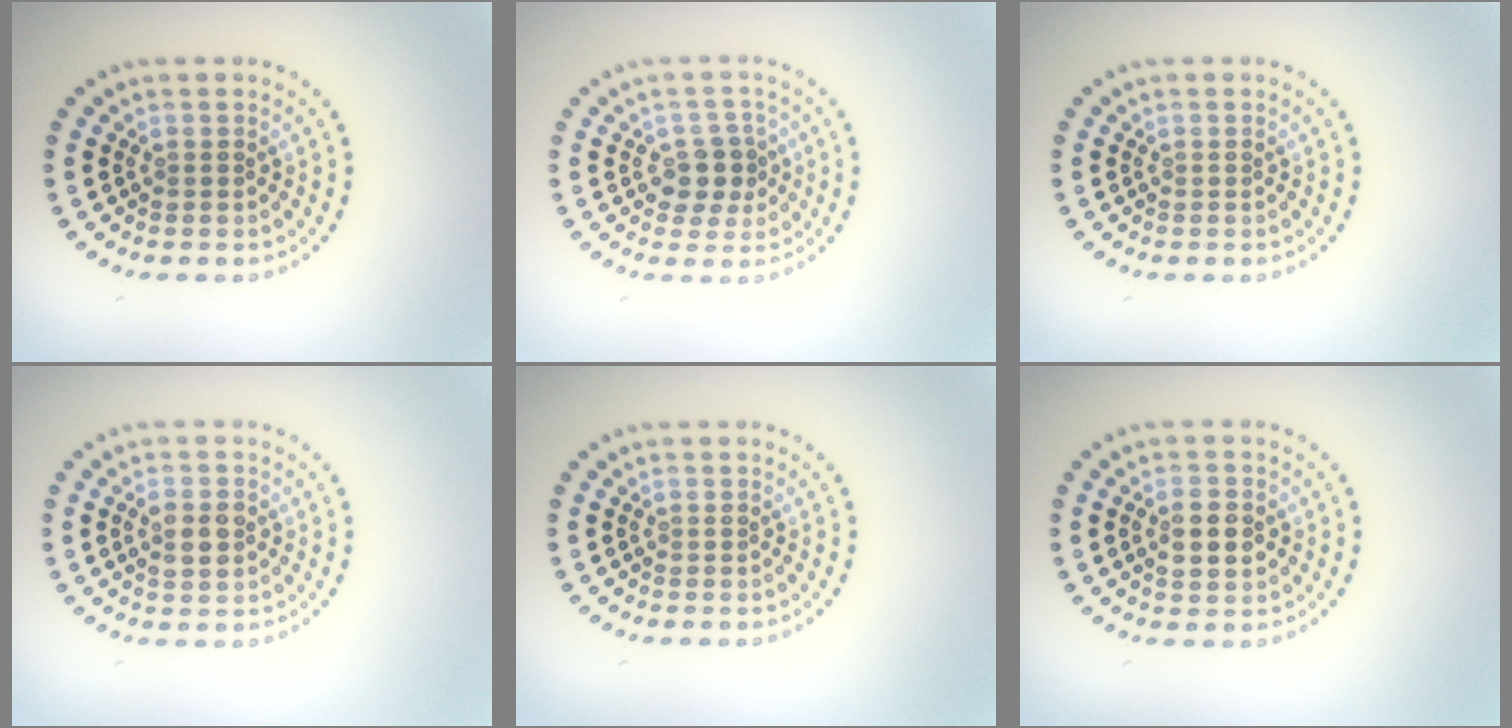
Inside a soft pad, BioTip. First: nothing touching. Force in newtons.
{"total": 3.0, "press": 2.8, "slide": 1.1}
{"total": 0.0}
{"total": 2.2, "press": 2.2, "slide": 0.2}
{"total": 0.0}
{"total": 3.0, "press": 2.9, "slide": 0.2}